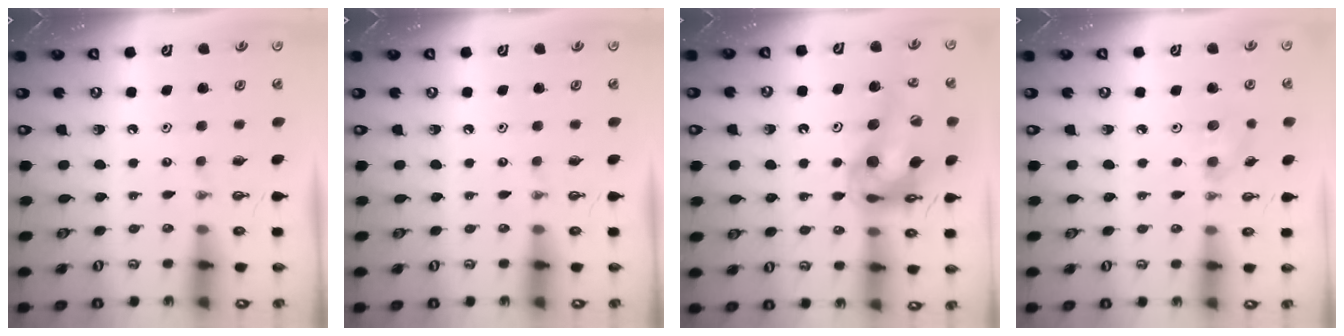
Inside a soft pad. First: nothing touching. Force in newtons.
{"total": 0.0}
{"total": 19.1, "press": 19.0, "slide": 2.0}
{"total": 6.6, "press": 5.5, "slide": 3.7}